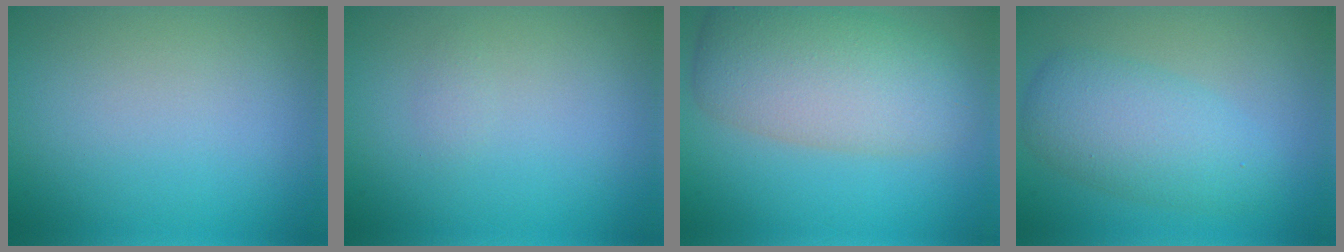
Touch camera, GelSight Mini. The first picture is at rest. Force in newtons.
{"total": 0.5, "press": 0.5, "slide": 0.1}
{"total": 7.7, "press": 7.7, "slide": 0.4}
{"total": 5.1, "press": 5.1, "slide": 0.0}